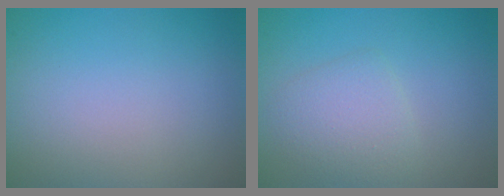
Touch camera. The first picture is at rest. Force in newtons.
{"total": 2.7, "press": 2.7, "slide": 0.0}